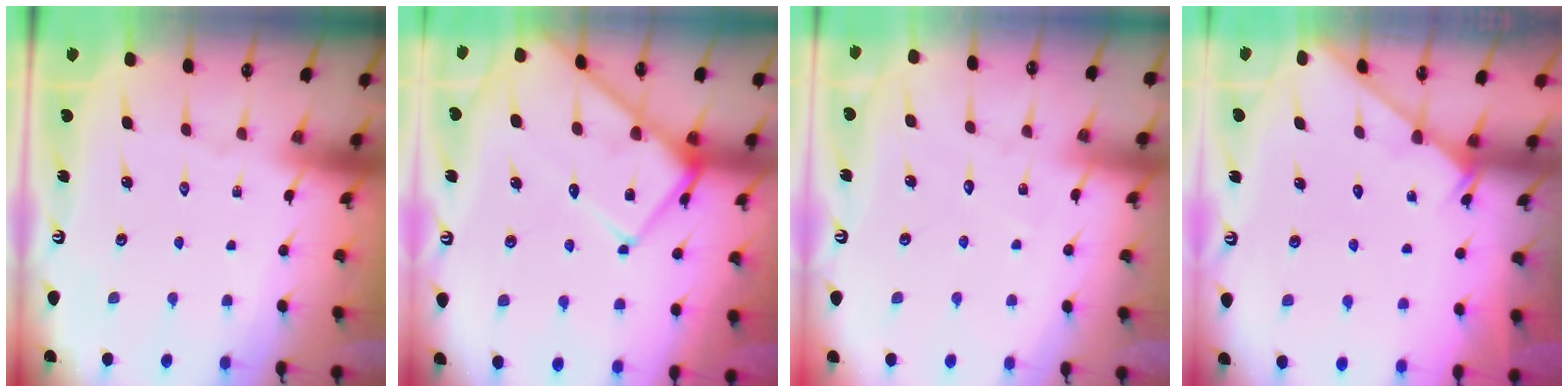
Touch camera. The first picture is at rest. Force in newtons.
{"total": 13.6, "press": 13.5, "slide": 1.5}
{"total": 3.6, "press": 3.6, "slide": 0.4}
{"total": 2.6, "press": 2.5, "slide": 0.3}